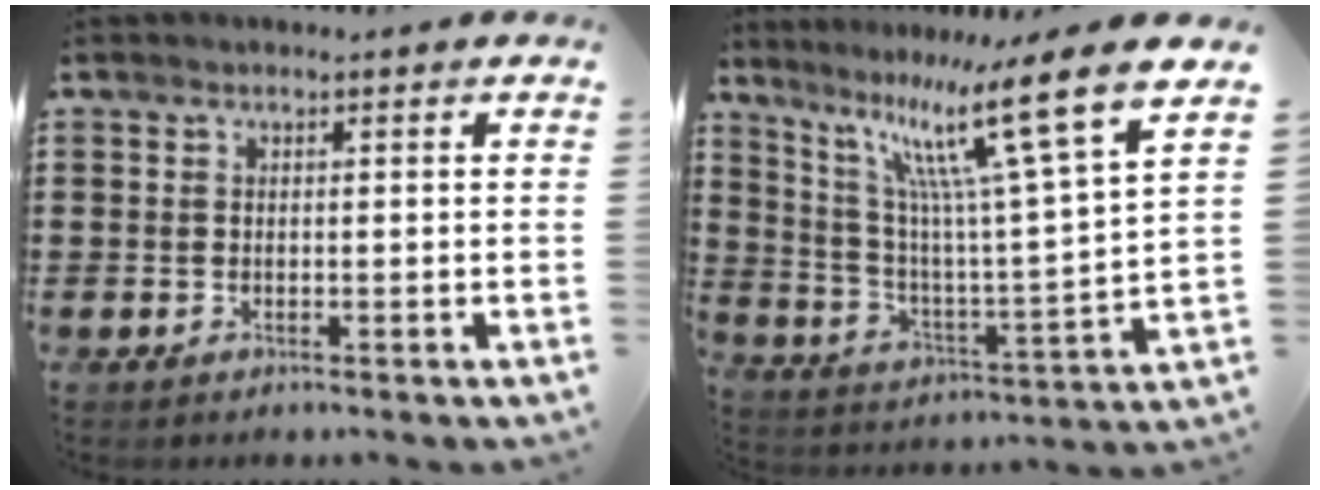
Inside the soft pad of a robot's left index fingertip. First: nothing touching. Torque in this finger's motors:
{"motor_torque": [2.14, 0.00, 0.59, 0.21]}